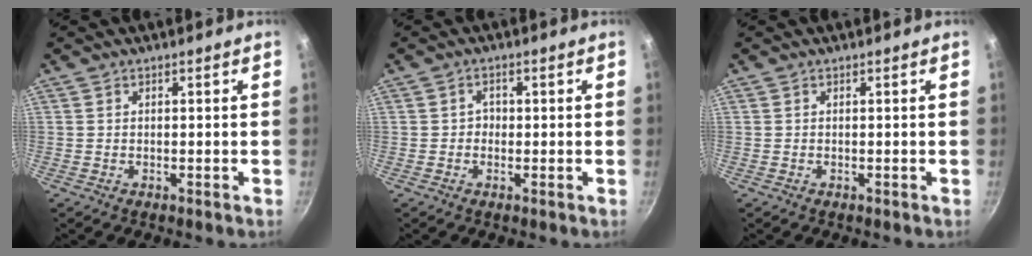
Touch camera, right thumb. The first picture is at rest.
{"total": 1.7, "force": [-0.1, 1.5, 0.8], "torque": [-0.001, 0.006, -0.007]}
{"total": 0.0}